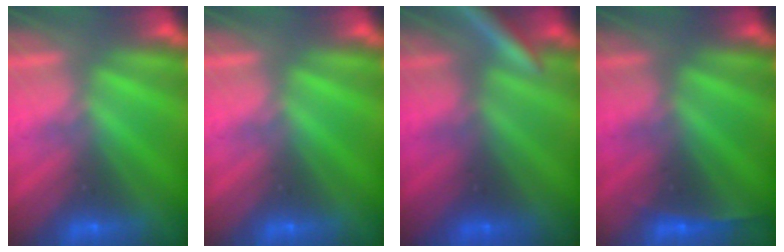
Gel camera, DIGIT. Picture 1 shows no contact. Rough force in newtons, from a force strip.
{"total": 0.0}
{"total": 2.7}
{"total": 1.6}